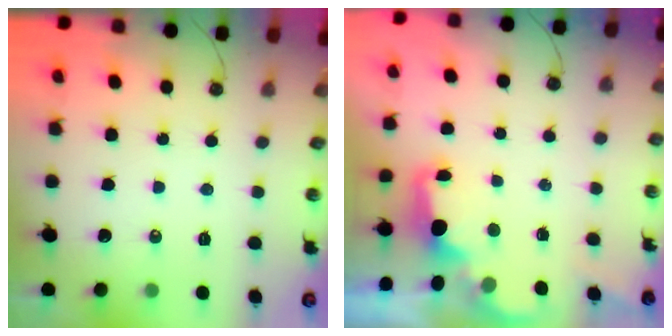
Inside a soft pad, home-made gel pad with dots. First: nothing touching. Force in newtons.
{"total": 2.2, "press": 2.1, "slide": 0.8}